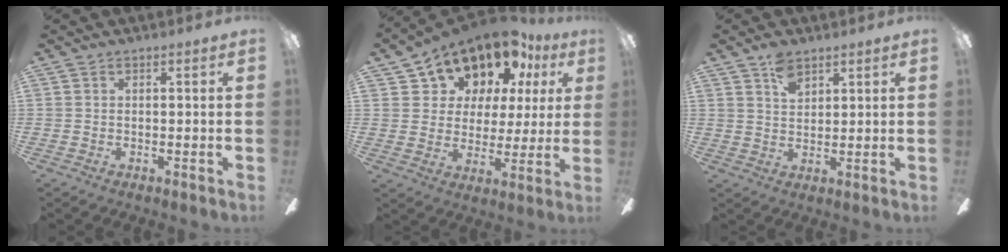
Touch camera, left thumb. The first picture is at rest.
{"total": 14.3, "force": [10.9, 8.2, 4.1], "torque": [-0.086, -0.078, 0.199]}
{"total": 4.9, "force": [3.2, 2.7, 2.4], "torque": [-0.039, -0.006, 0.058]}